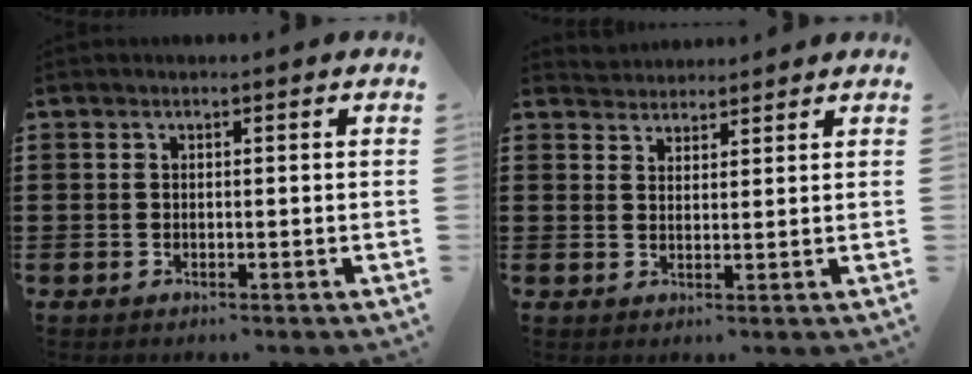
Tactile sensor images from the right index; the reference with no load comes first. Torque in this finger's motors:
{"motor_torque": [-1.13, 1.01, -0.99, -0.21]}